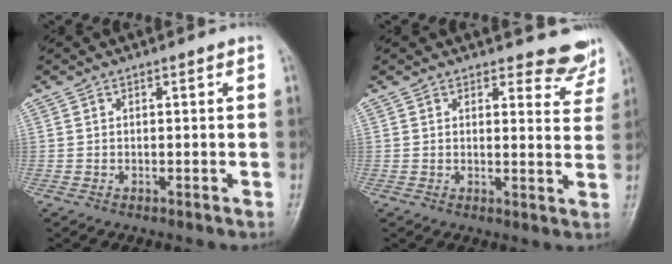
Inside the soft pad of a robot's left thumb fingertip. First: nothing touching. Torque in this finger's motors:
{"motor_torque": [-0.08, -0.06, 0.06, -0.06, 0.02]}